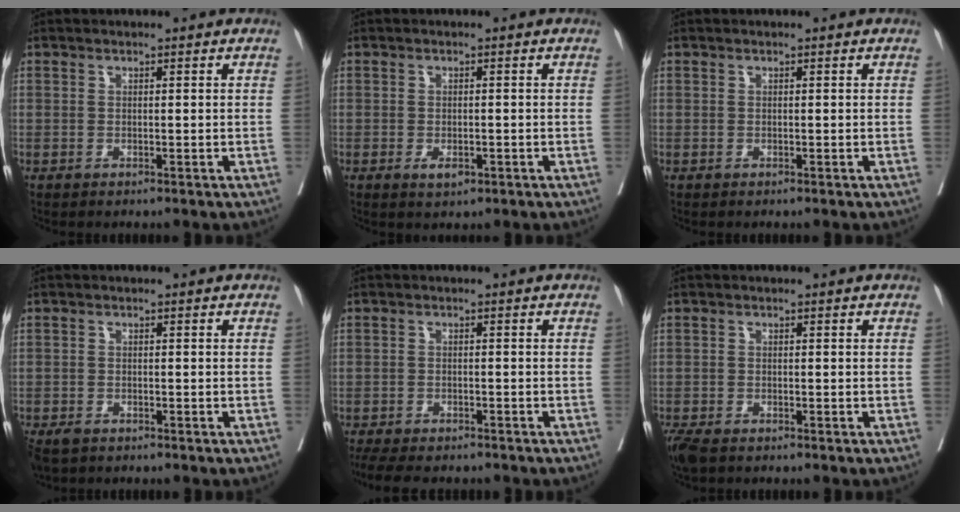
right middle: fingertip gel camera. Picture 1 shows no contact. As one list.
[{"total": 2.3, "force": [-1.0, 1.1, 1.7], "torque": [-0.025, 0.000, -0.011]}, {"total": 0.0}, {"total": 3.8, "force": [-2.8, 2.0, 1.7], "torque": [-0.034, -0.008, -0.047]}, {"total": 10.4, "force": [-8.8, 3.2, 4.4], "torque": [-0.076, -0.007, -0.124]}, {"total": 4.4, "force": [-3.2, 1.8, 2.4], "torque": [-0.051, -0.013, -0.058]}]